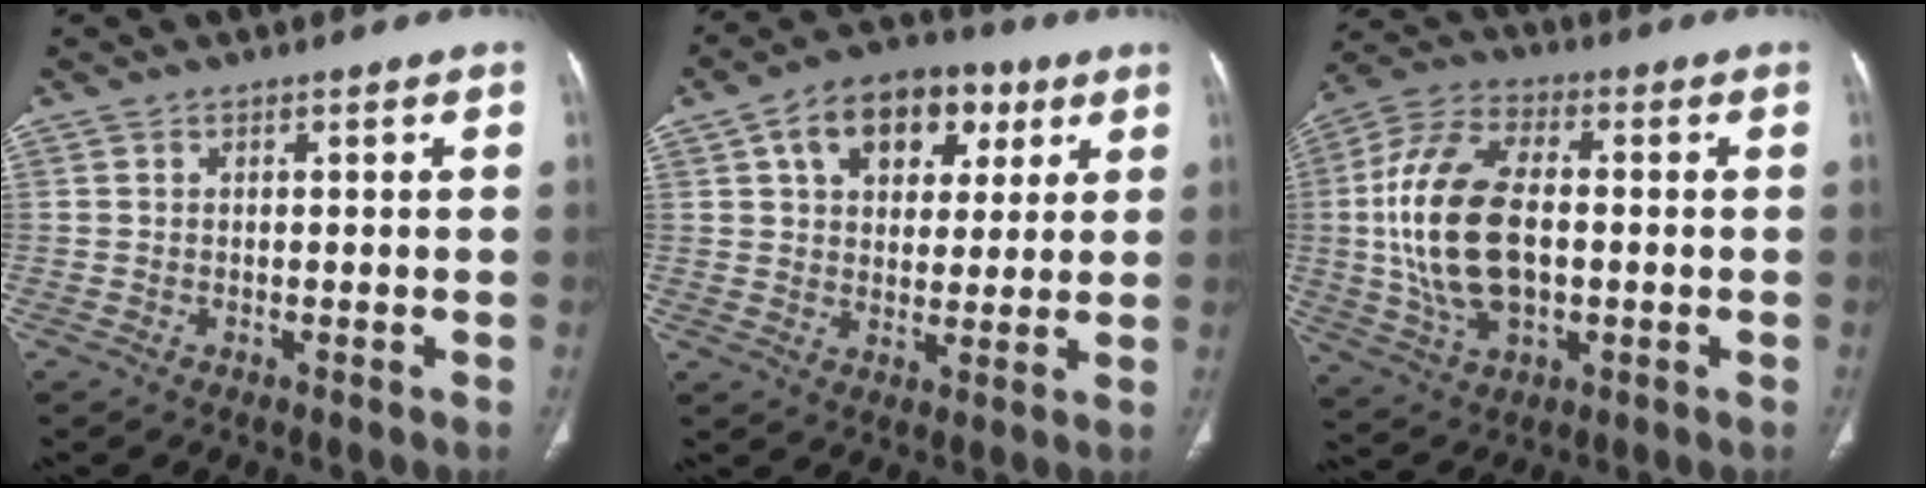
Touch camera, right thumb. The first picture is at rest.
{"total": 14.5, "force": [6.0, 9.7, 9.0], "torque": [-0.101, 0.003, 0.091]}
{"total": 18.8, "force": [-0.1, 10.6, 15.5], "torque": [-0.312, 0.014, 0.003]}